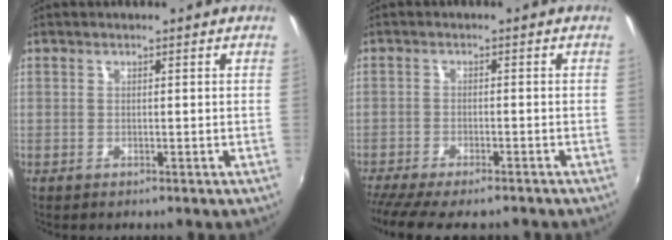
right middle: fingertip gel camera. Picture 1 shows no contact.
{"total": 10.8, "force": [-9.2, 2.0, 5.2], "torque": [-0.118, -0.037, -0.150]}